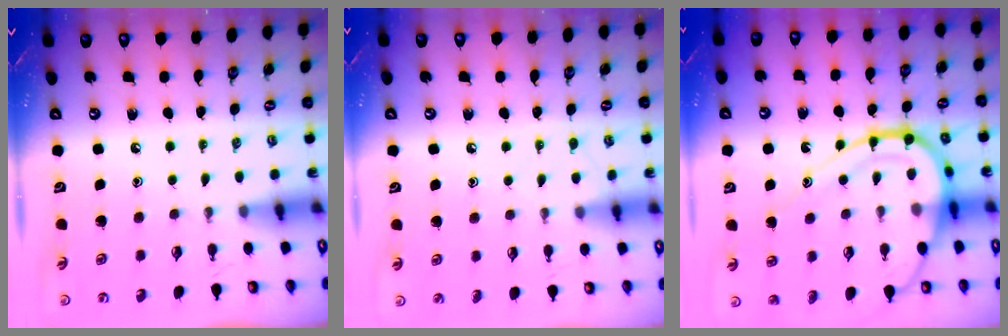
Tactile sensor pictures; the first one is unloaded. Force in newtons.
{"total": 6.1, "press": 6.1, "slide": 0.7}
{"total": 16.8, "press": 16.7, "slide": 1.6}